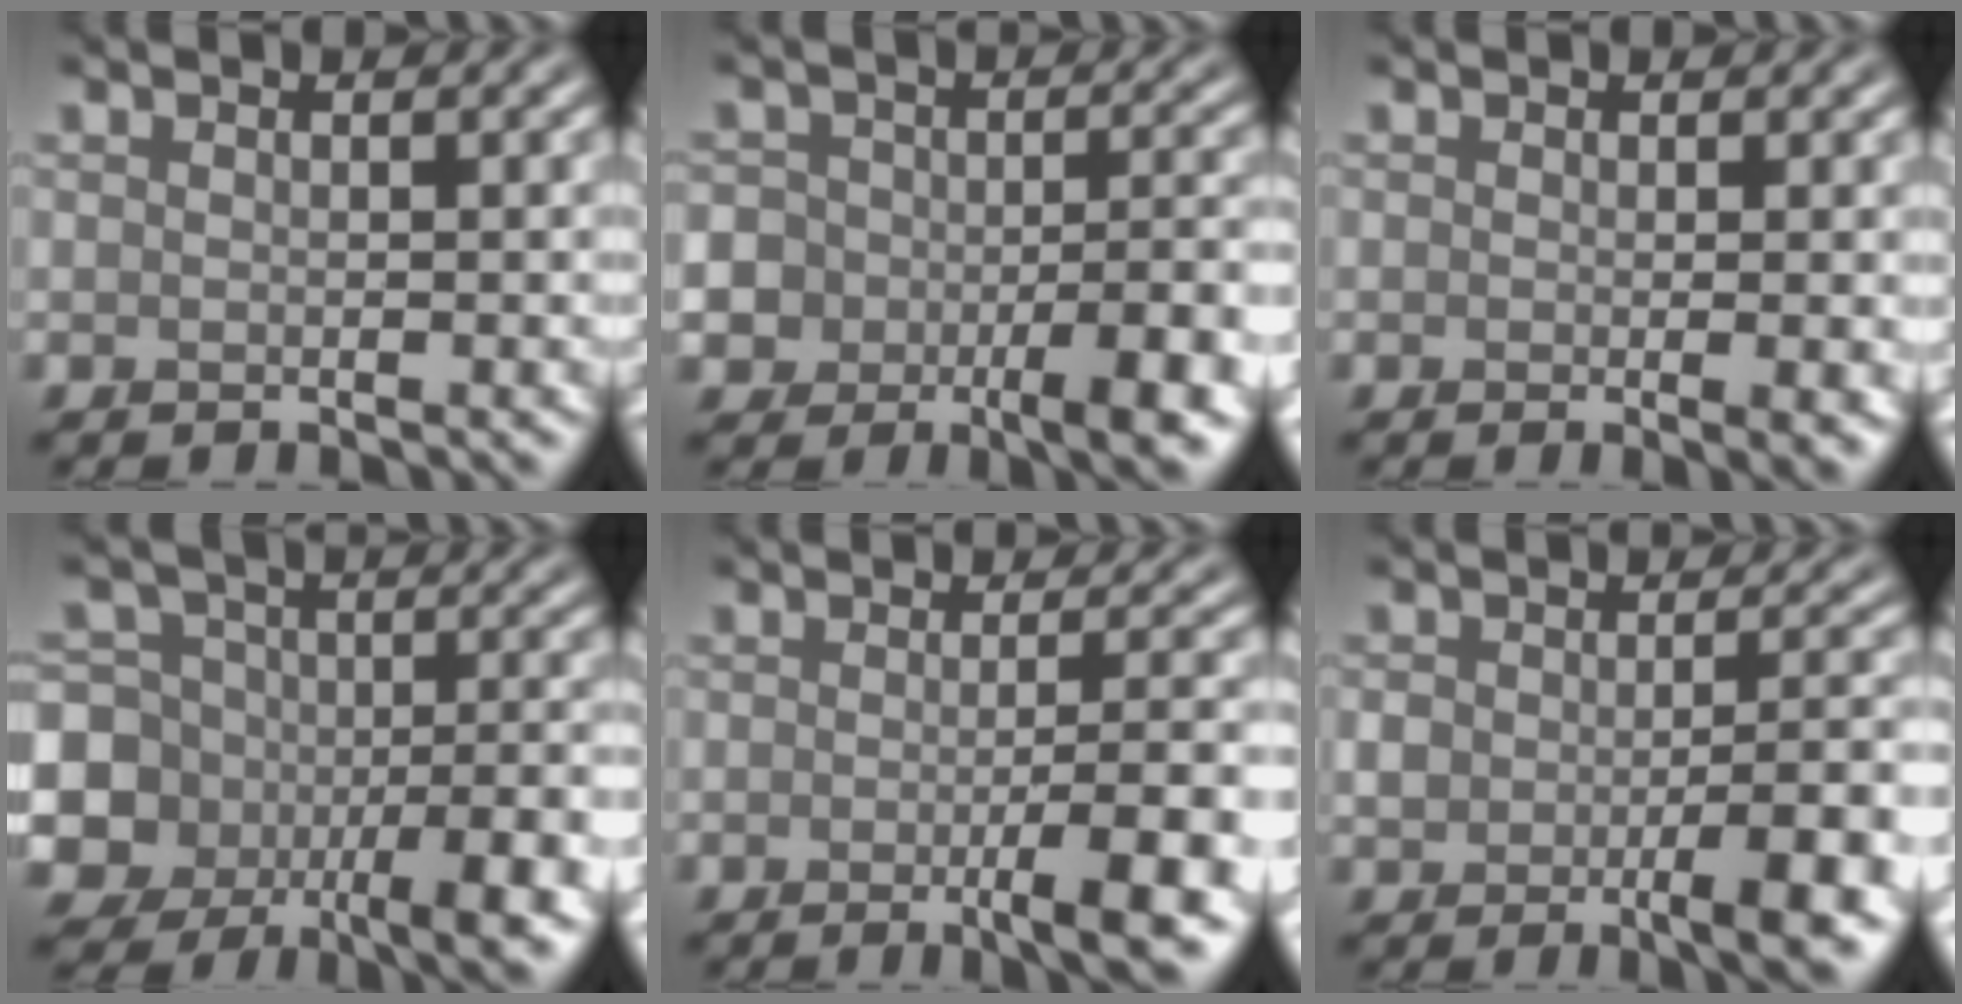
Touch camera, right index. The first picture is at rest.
{"total": 10.3, "force": [-5.2, 7.0, 5.3], "torque": [-0.069, -0.015, -0.094]}
{"total": 2.0, "force": [-0.2, 0.4, 2.0], "torque": [-0.023, -0.006, -0.004]}
{"total": 11.4, "force": [-4.4, 9.2, 5.2], "torque": [-0.076, -0.013, -0.093]}
{"total": 5.8, "force": [-2.0, 1.0, 5.4], "torque": [-0.074, -0.001, -0.035]}
{"total": 6.2, "force": [-2.5, 2.4, 5.2], "torque": [-0.080, -0.003, -0.042]}